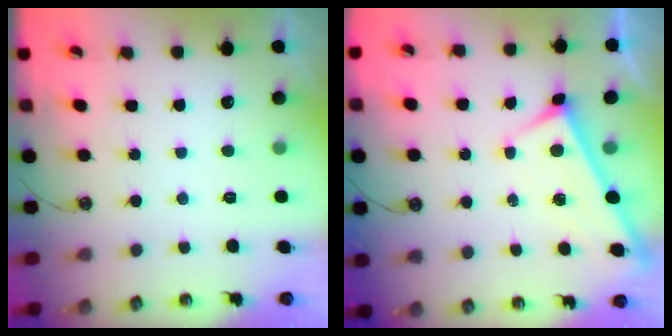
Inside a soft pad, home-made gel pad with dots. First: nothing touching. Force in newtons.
{"total": 2.9, "press": 2.9, "slide": 0.2}